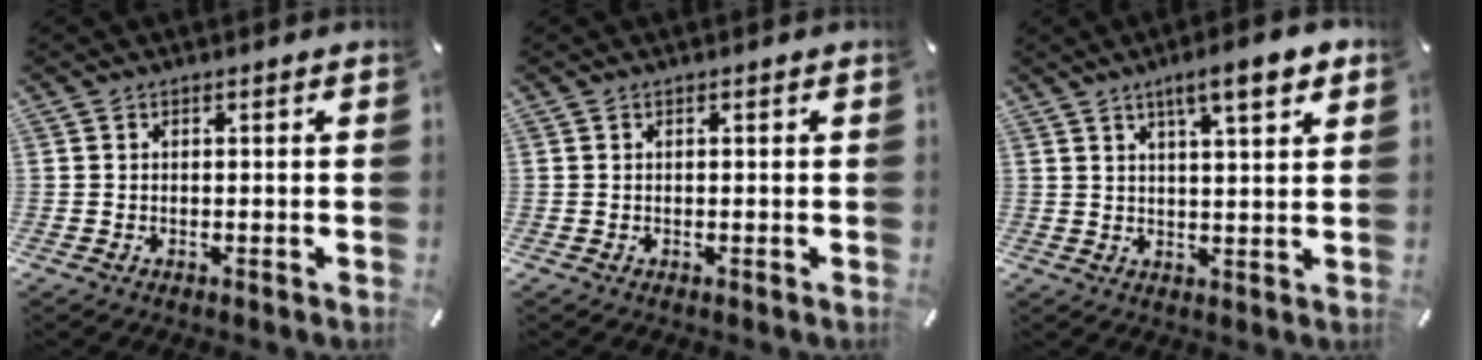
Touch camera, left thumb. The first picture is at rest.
{"total": 0.0}
{"total": 7.8, "force": [4.8, 1.6, 6.0], "torque": [-0.093, -0.021, 0.077]}